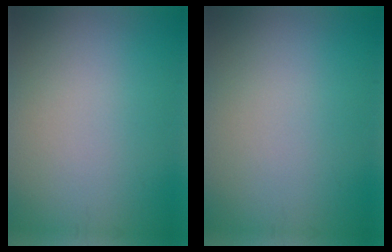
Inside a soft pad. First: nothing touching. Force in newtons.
{"total": 0.0}